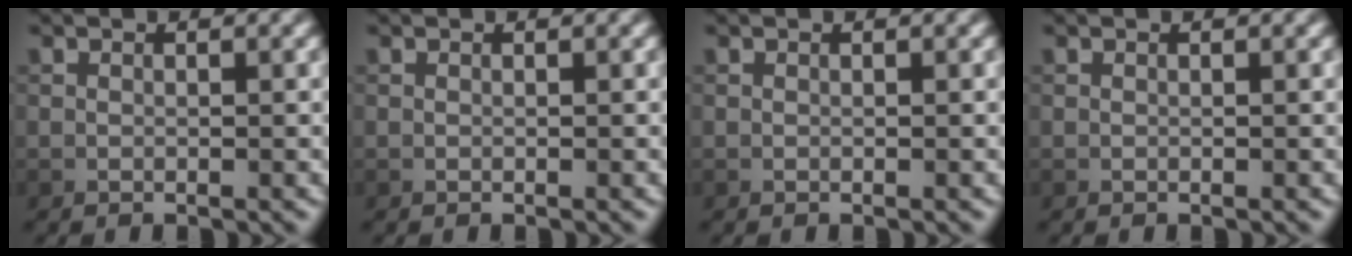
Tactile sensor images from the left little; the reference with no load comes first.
{"total": 0.0}
{"total": 0.0}
{"total": 0.0}